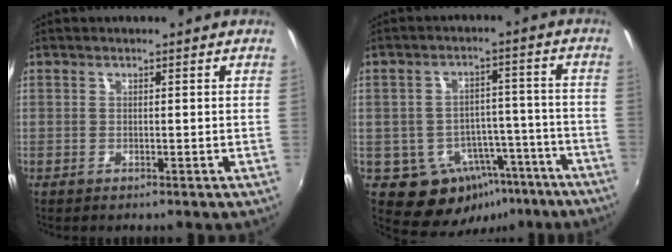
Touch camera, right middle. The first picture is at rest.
{"total": 12.5, "force": [-7.3, 9.0, 4.8], "torque": [-0.082, 0.030, -0.065]}